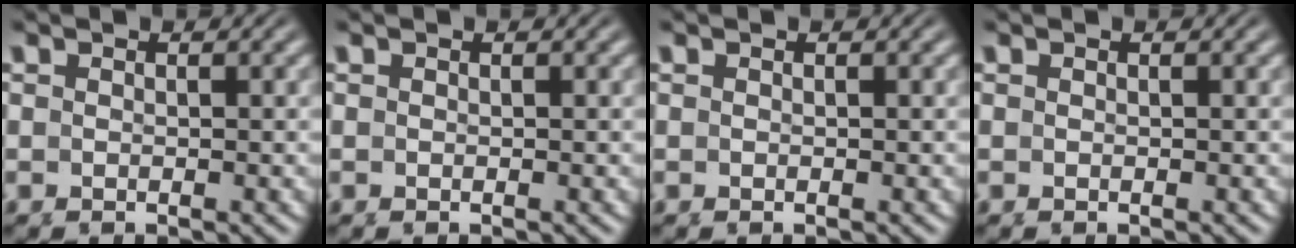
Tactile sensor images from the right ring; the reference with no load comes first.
{"total": 0.0}
{"total": 0.0}
{"total": 0.0}